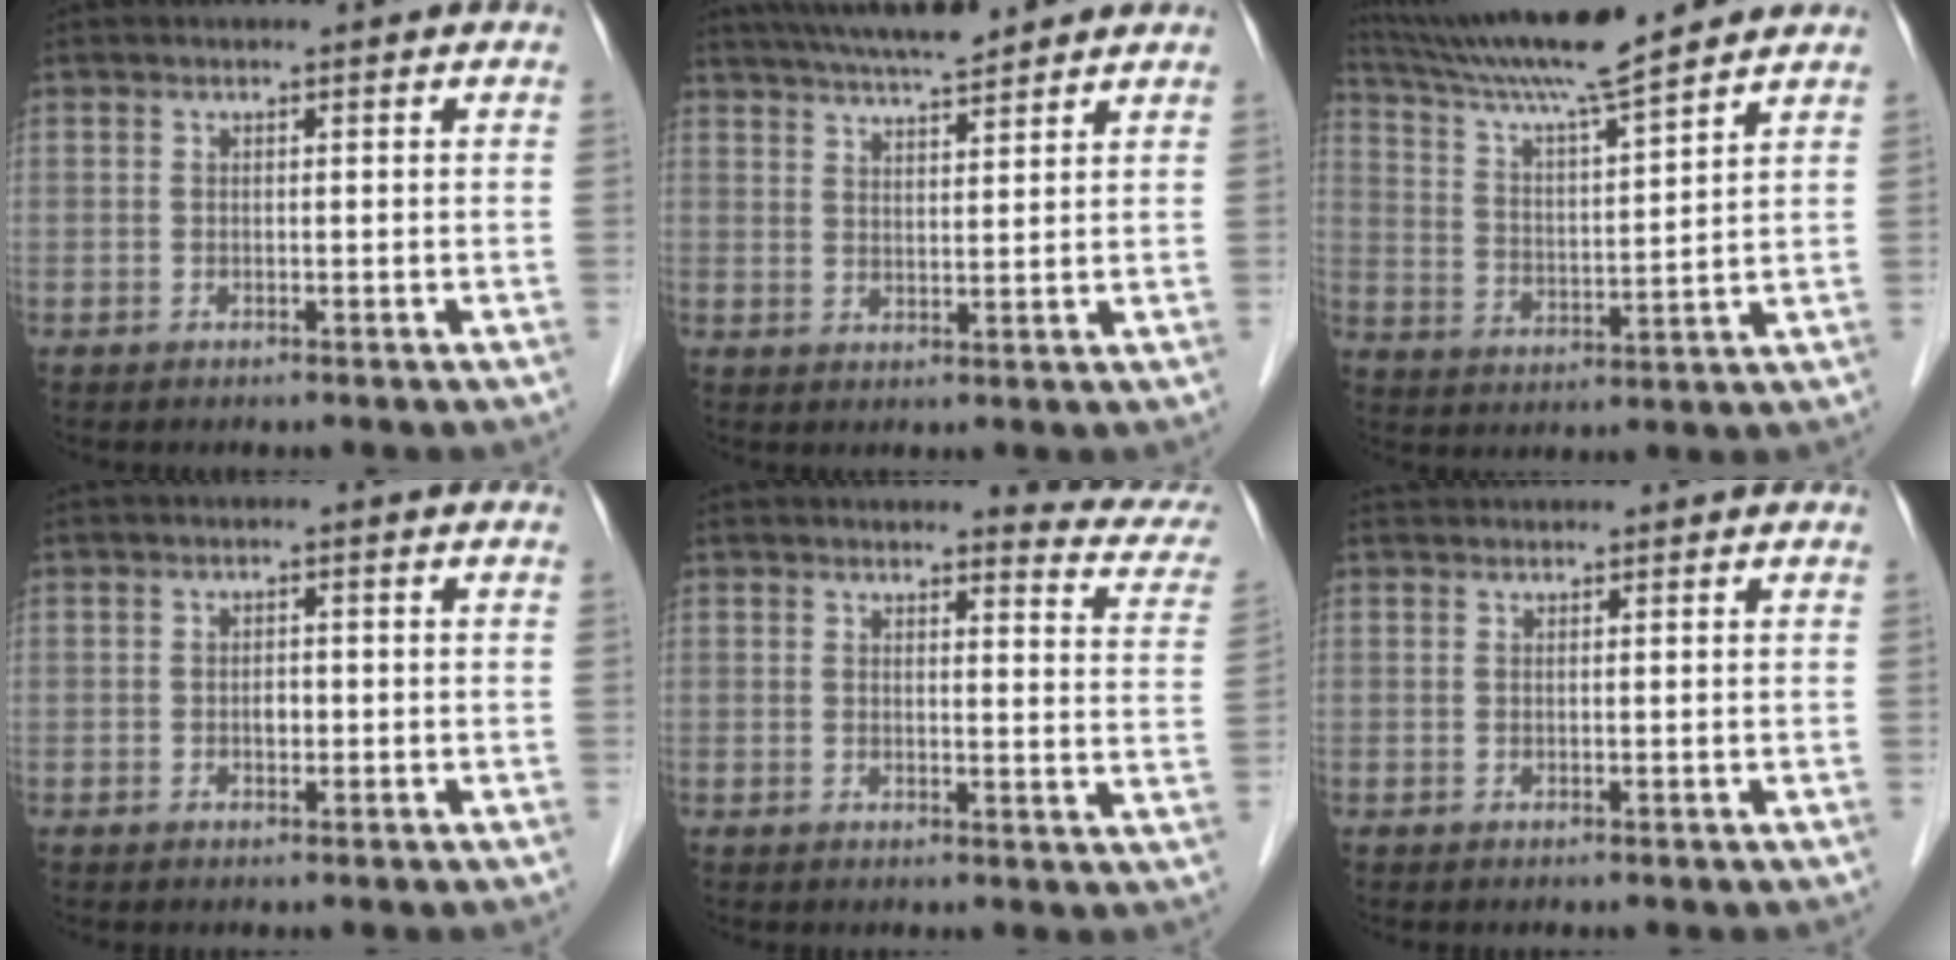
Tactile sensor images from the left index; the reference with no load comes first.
{"total": 10.5, "force": [9.2, 1.0, 4.9], "torque": [-0.085, 0.023, 0.144]}
{"total": 14.5, "force": [12.8, -0.6, 6.8], "torque": [-0.132, 0.016, 0.220]}
{"total": 1.4, "force": [-0.2, 0.7, 1.2], "torque": [-0.021, 0.002, -0.003]}
{"total": 9.5, "force": [9.2, 0.6, 2.1], "torque": [-0.004, -0.054, 0.077]}
{"total": 2.7, "force": [2.5, 0.3, 0.8], "torque": [-0.012, 0.030, 0.044]}